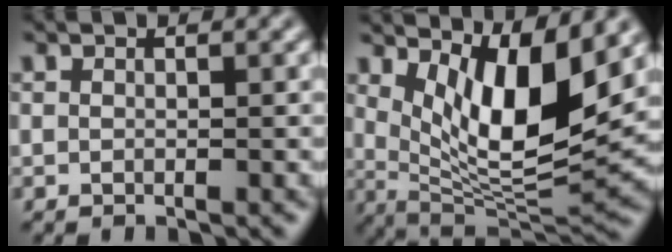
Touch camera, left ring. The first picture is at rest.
{"total": 9.2, "force": [3.4, 3.0, 8.1], "torque": [-0.134, -0.026, 0.067]}